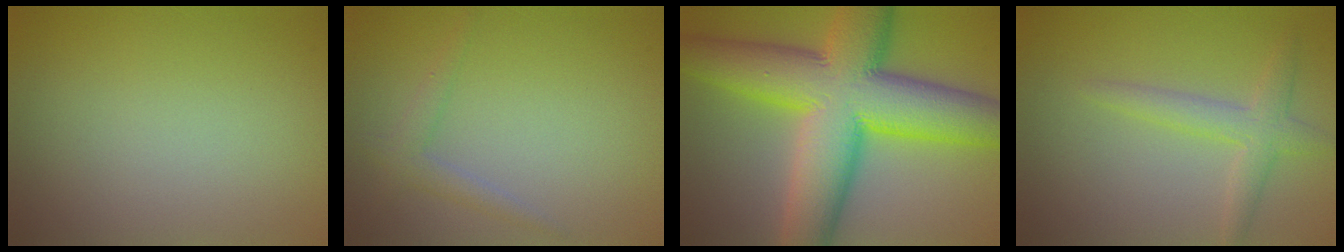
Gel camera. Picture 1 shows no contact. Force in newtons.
{"total": 1.8, "press": 1.8, "slide": 0.1}
{"total": 14.8, "press": 14.8, "slide": 0.1}
{"total": 2.7, "press": 2.7, "slide": 0.1}